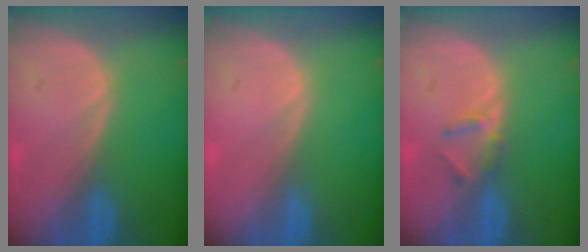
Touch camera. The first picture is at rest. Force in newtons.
{"total": 0.0}
{"total": 2.3, "press": 2.1, "slide": 0.9}